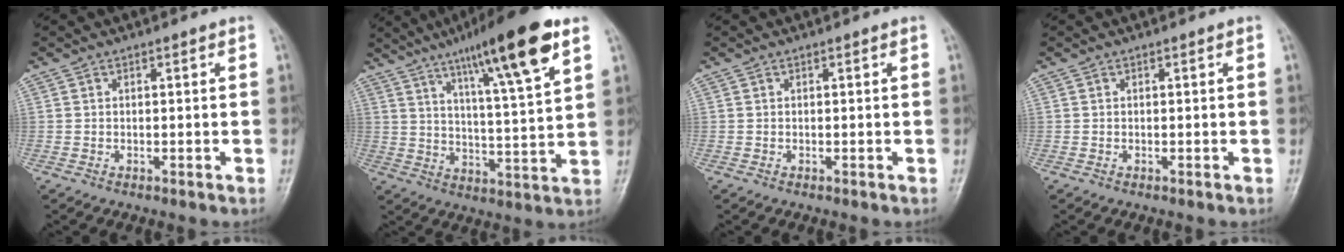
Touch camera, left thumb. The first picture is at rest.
{"total": 17.8, "force": [10.3, 2.2, 14.3], "torque": [-0.214, -0.040, 0.163]}
{"total": 0.0}
{"total": 0.0}